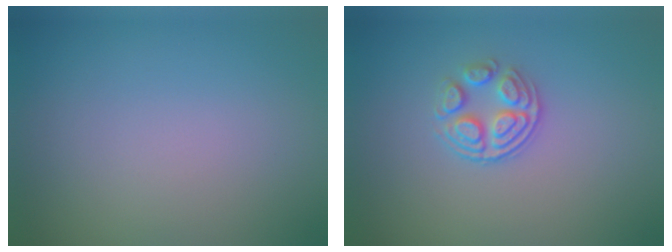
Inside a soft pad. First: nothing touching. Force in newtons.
{"total": 3.1, "press": 2.6, "slide": 1.8}